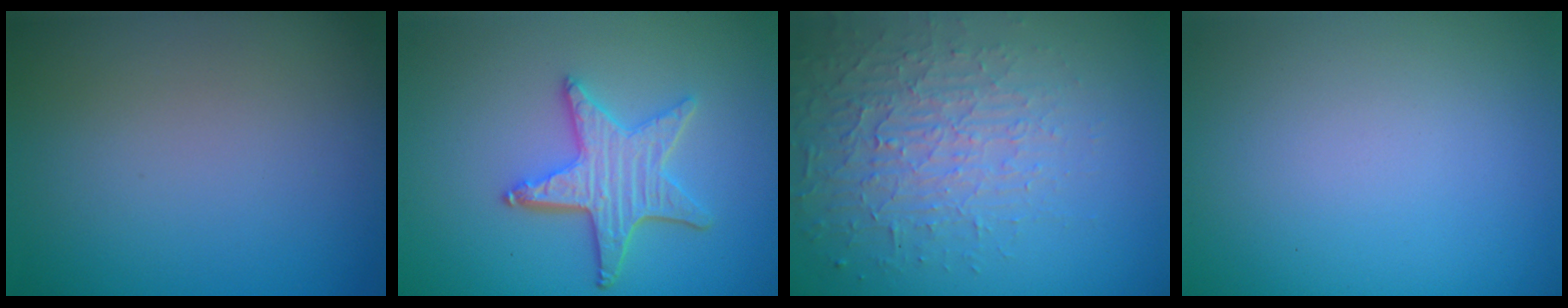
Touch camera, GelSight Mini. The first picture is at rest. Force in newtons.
{"total": 4.4, "press": 3.7, "slide": 2.4}
{"total": 3.7, "press": 3.4, "slide": 1.5}
{"total": 0.0}